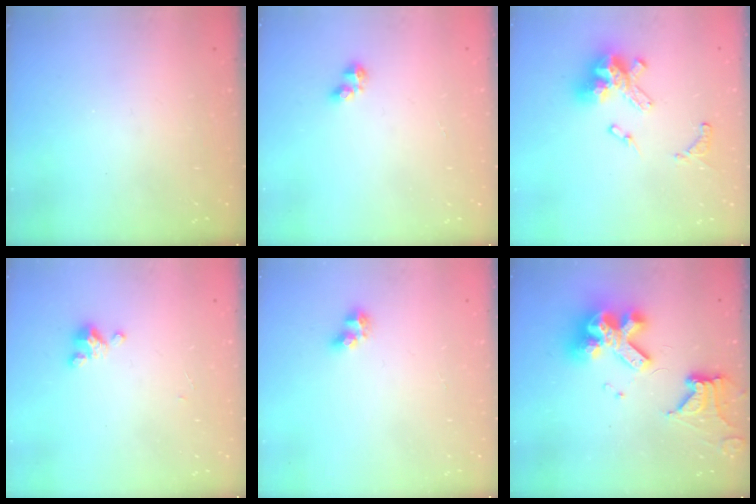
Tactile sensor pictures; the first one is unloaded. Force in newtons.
{"total": 2.9, "press": 2.8, "slide": 0.5}
{"total": 15.0, "press": 14.9, "slide": 1.9}
{"total": 2.5, "press": 2.5, "slide": 0.3}
{"total": 5.0, "press": 4.9, "slide": 0.6}
{"total": 17.8, "press": 17.7, "slide": 1.8}